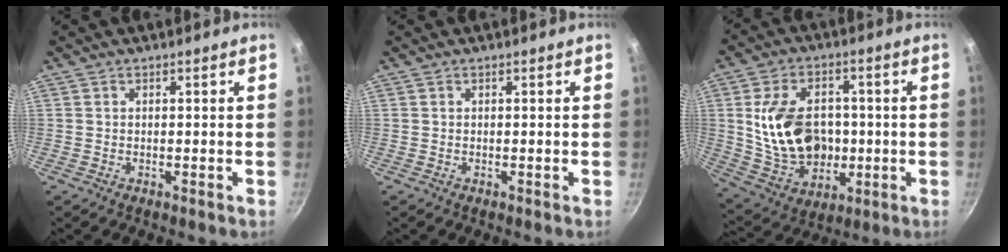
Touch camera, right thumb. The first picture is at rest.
{"total": 0.0}
{"total": 17.4, "force": [0.4, 12.7, 12.0], "torque": [-0.184, 0.008, 0.023]}